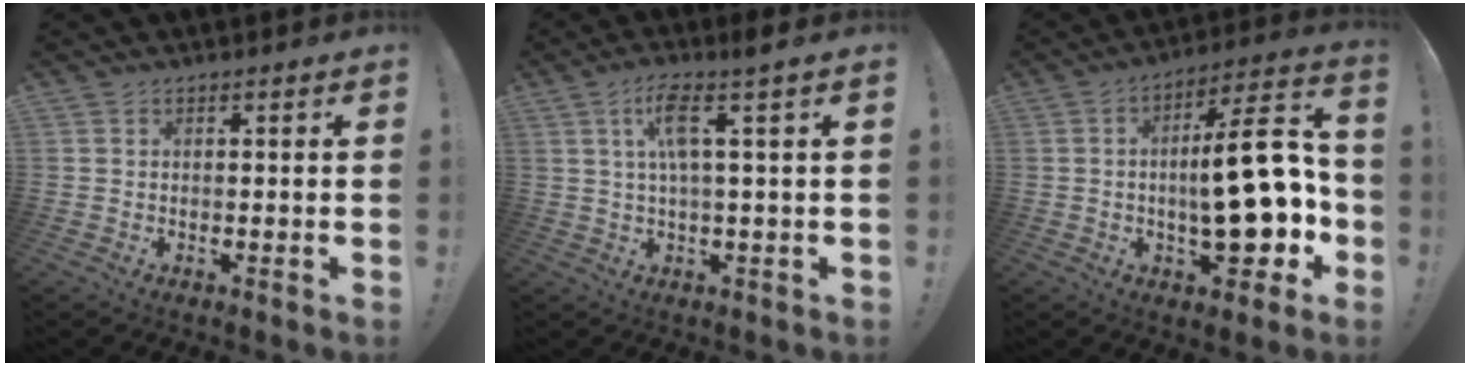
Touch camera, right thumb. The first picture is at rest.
{"total": 8.5, "force": [2.7, 0.5, 8.0], "torque": [-0.147, 0.000, 0.041]}
{"total": 21.7, "force": [-2.4, 7.9, 20.1], "torque": [-0.279, 0.013, -0.036]}